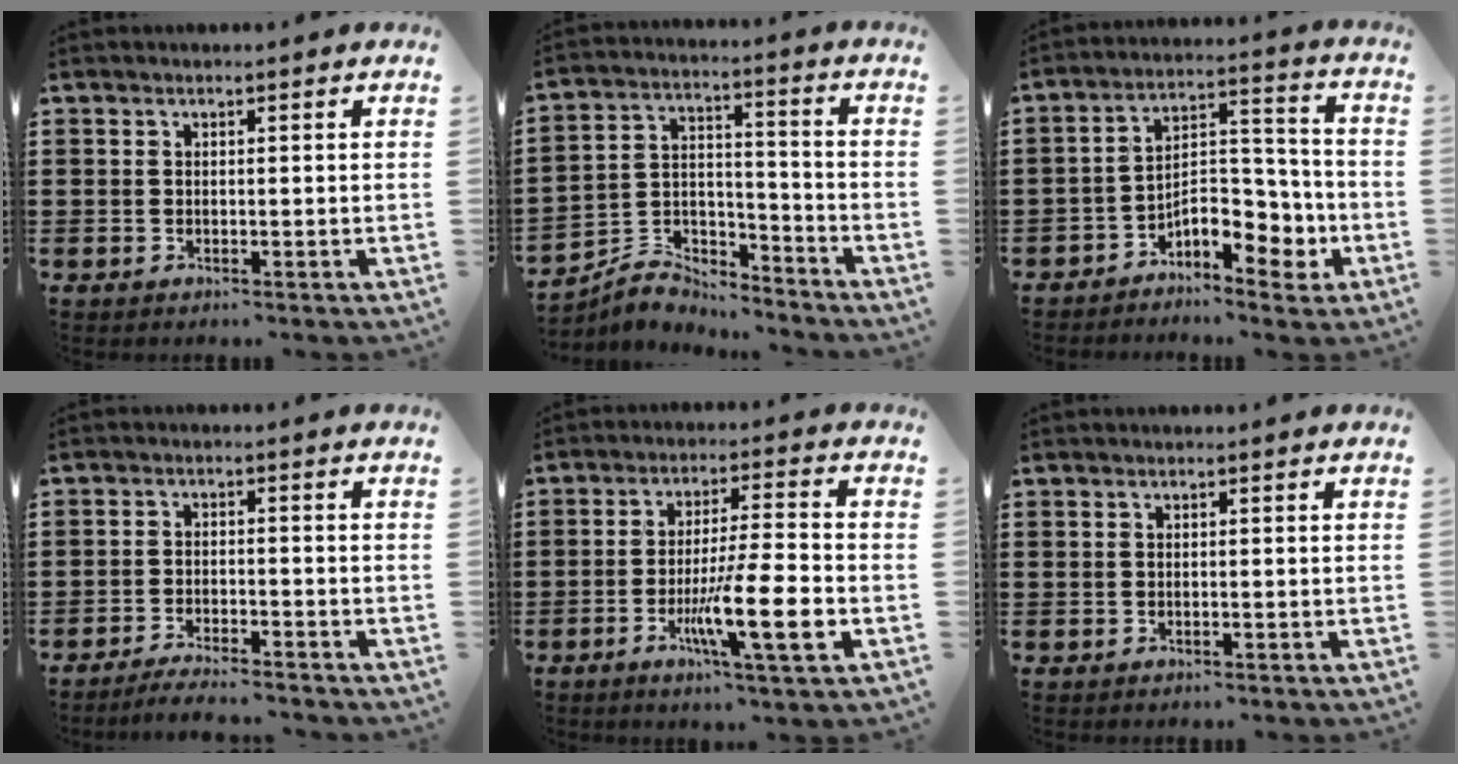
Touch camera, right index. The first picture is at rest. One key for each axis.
{"total": 5.9, "fx": -5.6, "fy": 1.9, "fz": 0.6, "tx": -0.024, "ty": 0.011, "tz": -0.114}
{"total": 8.7, "fx": -4.3, "fy": 4.6, "fz": 6.0, "tx": -0.093, "ty": 0.011, "tz": -0.075}
{"total": 3.0, "fx": -3.0, "fy": 0.0, "fz": 0.5, "tx": -0.012, "ty": 0.003, "tz": -0.061}
{"total": 11.6, "fx": -3.9, "fy": 1.3, "fz": 10.9, "tx": -0.196, "ty": -0.012, "tz": -0.068}
{"total": 0.0}